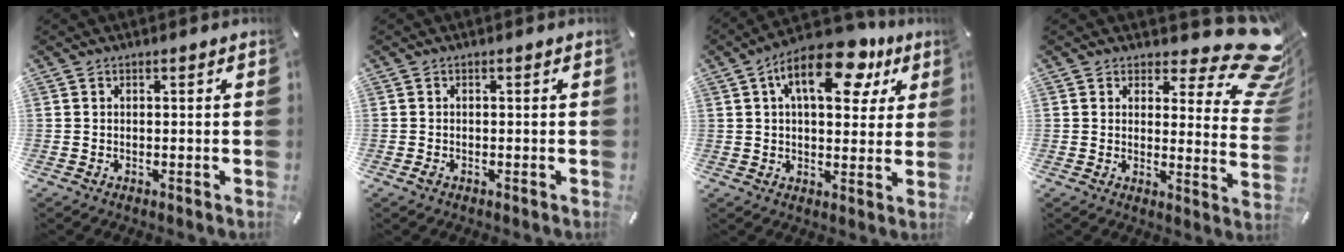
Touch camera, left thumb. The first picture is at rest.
{"total": 0.7, "force": [-0.3, 0.4, 0.5], "torque": [-0.008, -0.002, -0.006]}
{"total": 15.9, "force": [7.4, 8.3, 11.4], "torque": [-0.164, -0.026, 0.121]}
{"total": 14.0, "force": [8.7, 5.6, 9.4], "torque": [-0.109, -0.077, 0.147]}